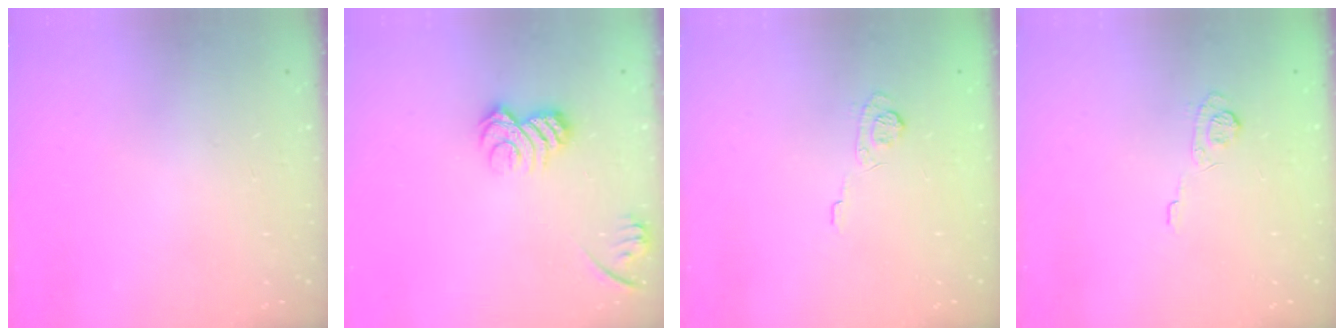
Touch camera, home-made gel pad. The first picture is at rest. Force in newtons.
{"total": 10.4, "press": 10.4, "slide": 0.3}
{"total": 6.2, "press": 6.1, "slide": 1.5}
{"total": 6.2, "press": 6.1, "slide": 1.5}